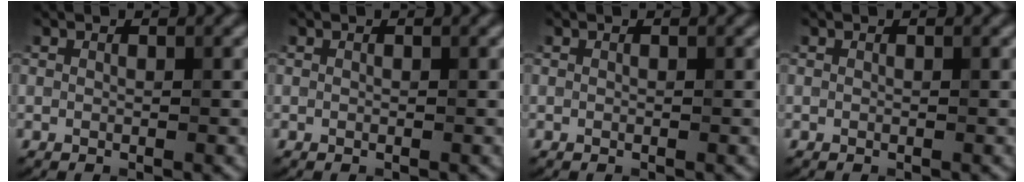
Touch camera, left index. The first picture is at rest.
{"total": 0.0}
{"total": 0.0}
{"total": 0.0}